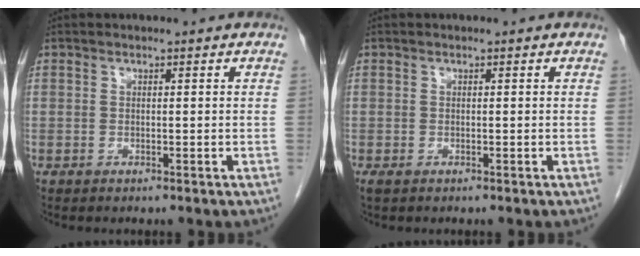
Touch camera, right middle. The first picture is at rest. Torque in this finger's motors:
{"motor_torque": [0.20, -0.22, 0.08, 0.02]}